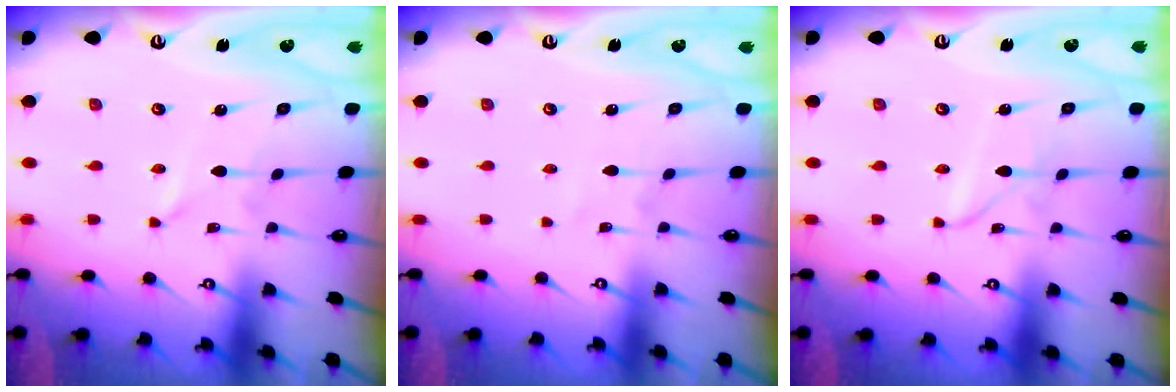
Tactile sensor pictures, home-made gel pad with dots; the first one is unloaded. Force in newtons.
{"total": 2.7, "press": 2.7, "slide": 0.2}
{"total": 1.9, "press": 1.8, "slide": 0.3}